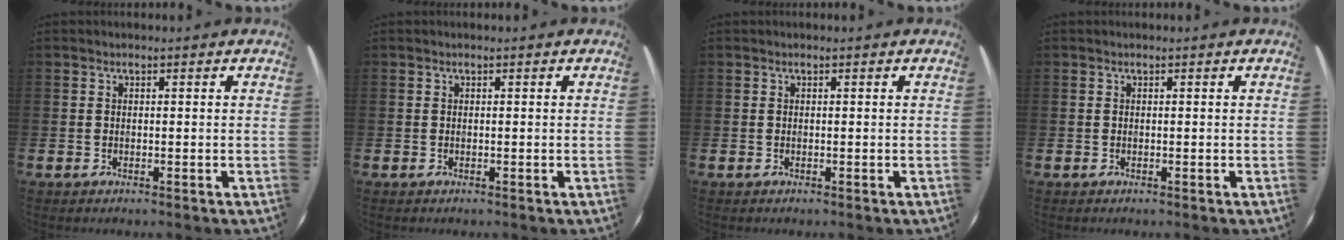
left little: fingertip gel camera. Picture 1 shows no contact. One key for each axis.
{"total": 0.0}
{"total": 0.0}
{"total": 0.0}